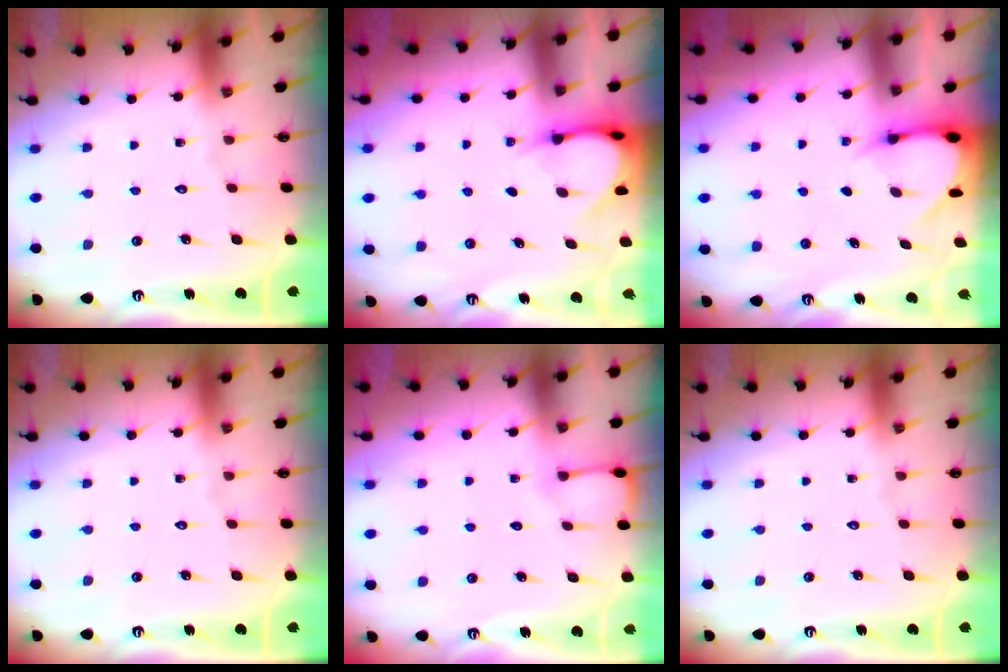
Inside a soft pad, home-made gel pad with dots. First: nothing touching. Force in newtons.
{"total": 4.3, "press": 4.3, "slide": 0.3}
{"total": 3.6, "press": 3.6, "slide": 0.2}
{"total": 0.0}
{"total": 2.9, "press": 2.9, "slide": 0.3}
{"total": 0.0}